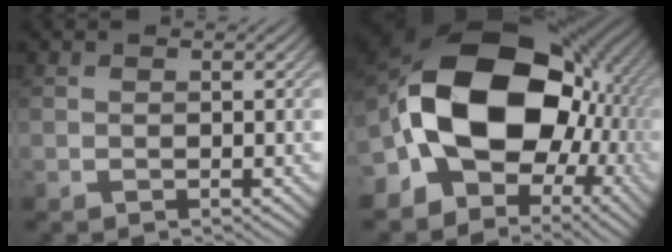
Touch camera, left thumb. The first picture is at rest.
{"total": 19.0, "force": [-1.0, 14.0, 12.7], "torque": [-0.228, 0.004, -0.029]}